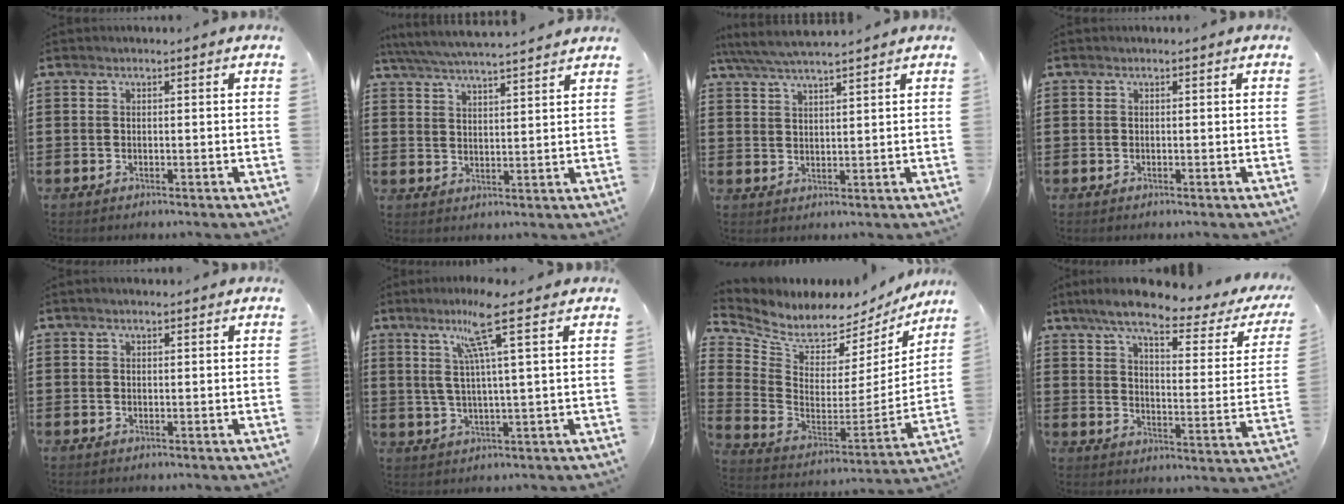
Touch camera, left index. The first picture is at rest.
{"total": 5.1, "force": [5.0, 0.1, 1.2], "torque": [-0.042, -0.024, 0.088]}
{"total": 4.4, "force": [4.1, 0.4, 1.6], "torque": [-0.044, -0.013, 0.074]}
{"total": 0.0}
{"total": 0.5, "force": [0.4, 0.2, 0.3], "torque": [-0.005, 0.002, 0.007]}
{"total": 8.7, "force": [4.5, -0.6, 7.4], "torque": [-0.156, 0.002, 0.073]}
{"total": 5.1, "force": [4.7, 1.8, 0.8], "torque": [-0.053, -0.053, 0.078]}
{"total": 7.8, "force": [5.7, 1.0, 5.2], "torque": [-0.117, -0.028, 0.092]}